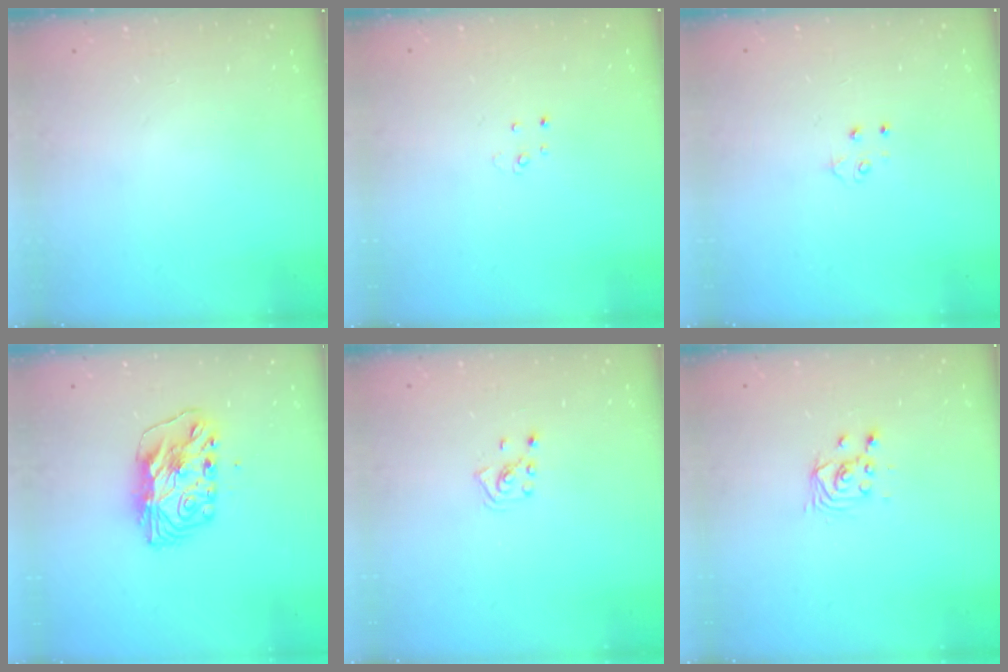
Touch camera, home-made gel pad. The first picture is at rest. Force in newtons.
{"total": 2.6, "press": 2.6, "slide": 0.3}
{"total": 3.6, "press": 3.5, "slide": 0.4}
{"total": 8.8, "press": 8.7, "slide": 0.8}
{"total": 2.7, "press": 2.7, "slide": 0.5}
{"total": 2.7, "press": 2.7, "slide": 0.1}